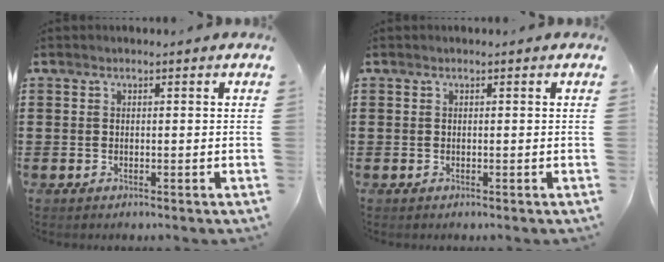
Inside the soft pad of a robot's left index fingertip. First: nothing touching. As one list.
[{"total": 0.0}]